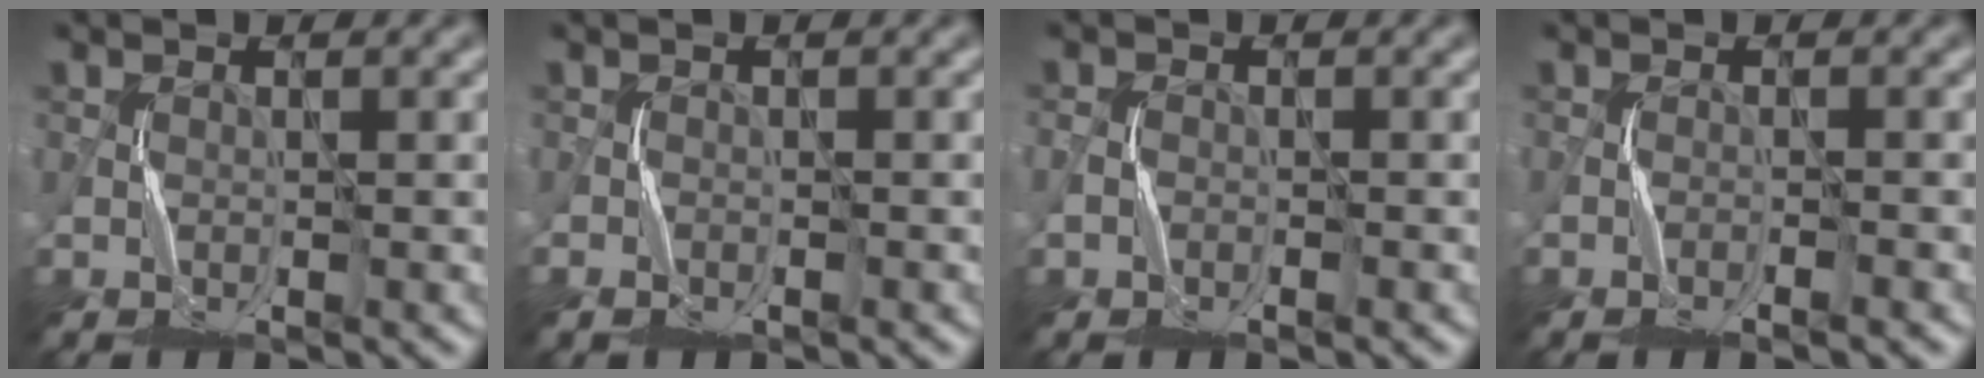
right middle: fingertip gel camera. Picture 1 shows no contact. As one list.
[{"total": 0.6, "force": [-0.5, 0.3, -0.2], "torque": [0.005, -0.001, -0.012]}, {"total": 0.8, "force": [-0.5, 0.6, 0.2], "torque": [-0.001, 0.001, -0.013]}, {"total": 1.2, "force": [-1.0, 0.0, 0.6], "torque": [-0.011, 0.004, -0.019]}]